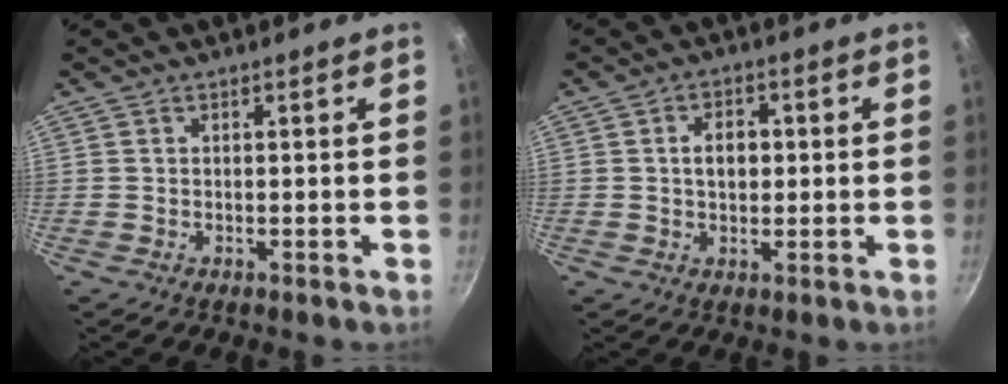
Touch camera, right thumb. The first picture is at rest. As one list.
[{"total": 4.9, "force": [0.4, 3.4, 3.5], "torque": [-0.035, 0.008, 0.004]}]